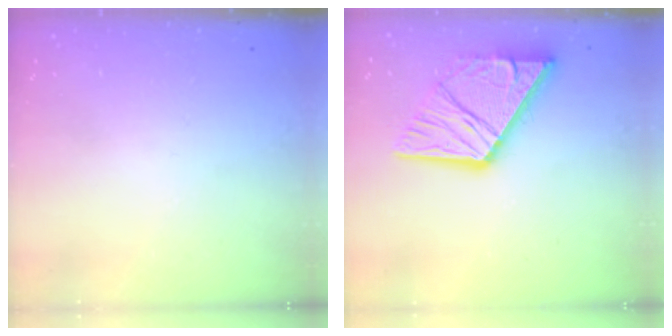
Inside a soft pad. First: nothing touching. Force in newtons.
{"total": 16.2, "press": 16.1, "slide": 1.8}